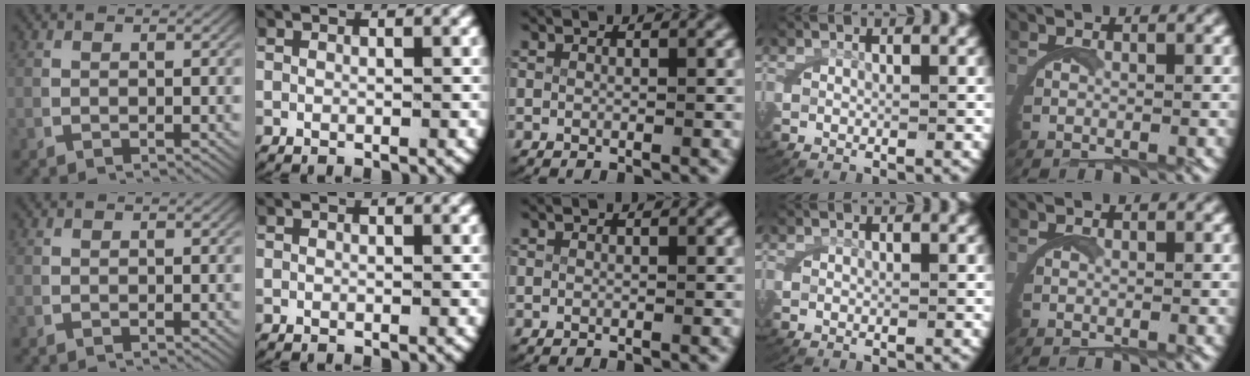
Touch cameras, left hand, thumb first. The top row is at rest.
{}